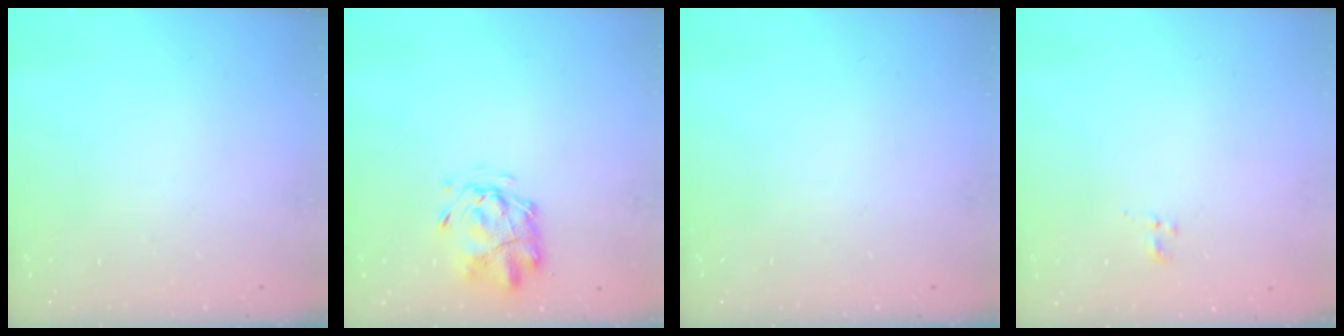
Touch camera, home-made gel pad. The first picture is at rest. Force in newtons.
{"total": 2.3, "press": 2.2, "slide": 0.6}
{"total": 0.0}
{"total": 0.7, "press": 0.4, "slide": 0.6}